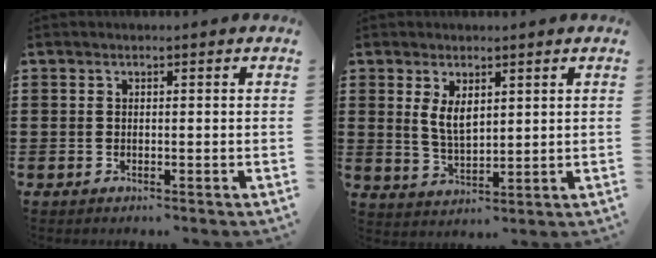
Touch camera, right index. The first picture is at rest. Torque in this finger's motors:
{"motor_torque": [0.60, -0.43, 0.23, 0.13]}